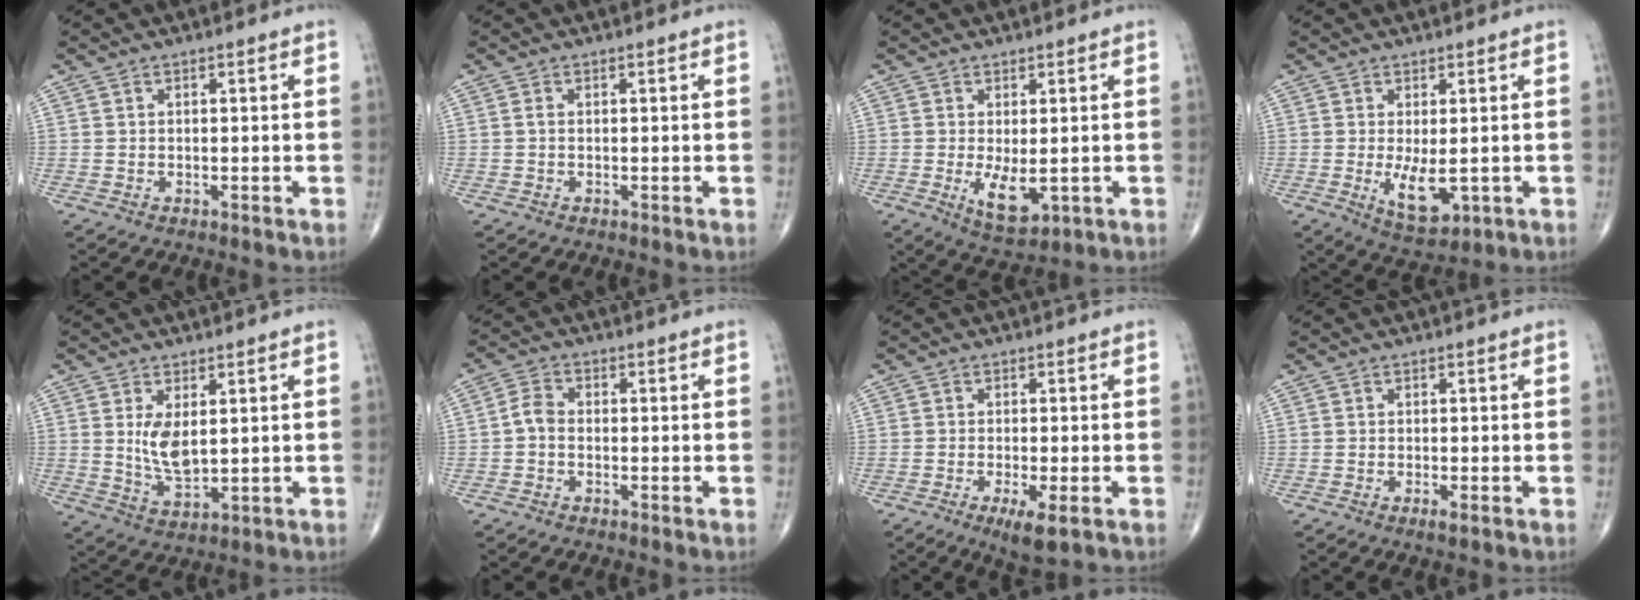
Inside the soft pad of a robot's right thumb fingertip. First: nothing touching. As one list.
[{"total": 0.6, "force": [-0.1, 0.3, 0.5], "torque": [-0.009, 0.000, -0.003]}, {"total": 5.8, "force": [-0.8, 2.5, 5.1], "torque": [-0.082, -0.017, 0.001]}, {"total": 6.3, "force": [-0.8, 2.7, 5.6], "torque": [-0.090, -0.018, 0.001]}, {"total": 6.6, "force": [1.4, 3.1, 5.6], "torque": [-0.098, -0.020, 0.037]}, {"total": 3.1, "force": [-0.7, 2.1, 2.2], "torque": [-0.038, 0.011, -0.022]}, {"total": 5.0, "force": [-2.2, 1.0, 4.3], "torque": [-0.076, -0.013, -0.037]}, {"total": 1.1, "force": [-0.5, 0.1, 1.0], "torque": [-0.021, -0.004, -0.012]}]